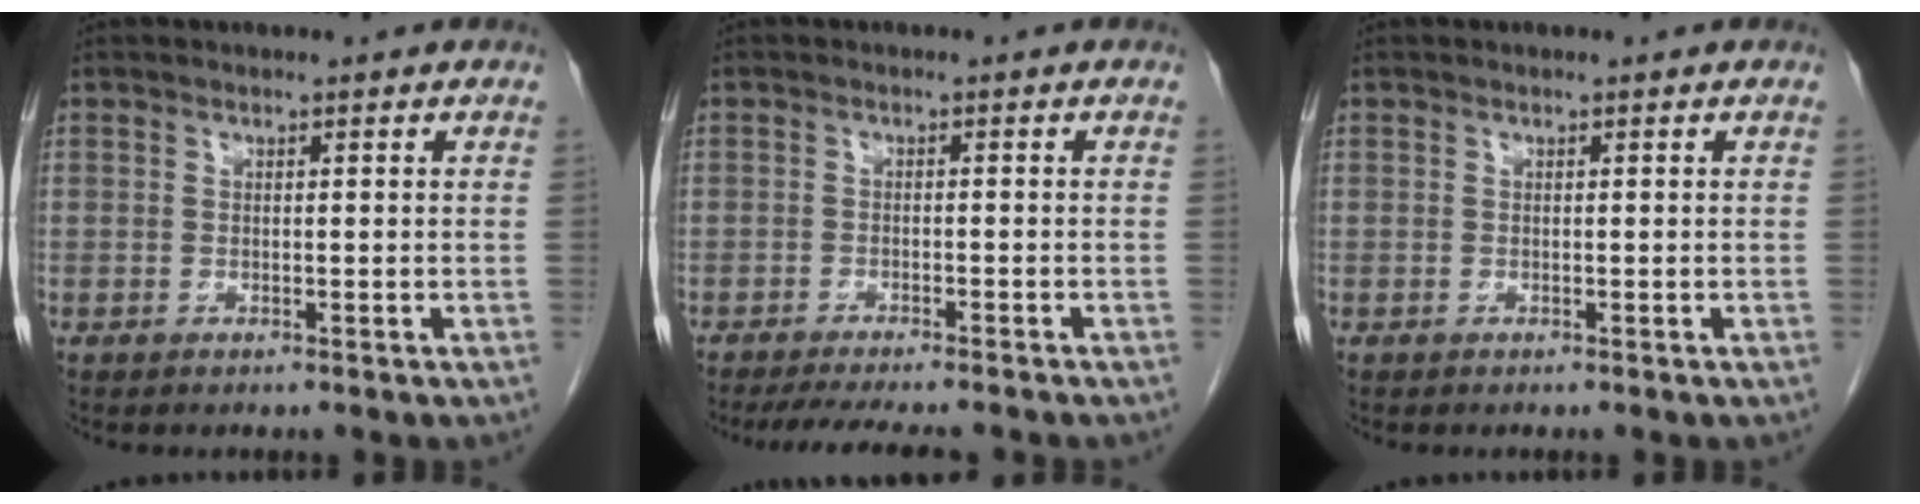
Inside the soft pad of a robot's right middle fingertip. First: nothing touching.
{"total": 9.8, "force": [-8.6, 1.4, 4.4], "torque": [-0.060, -0.013, -0.118]}
{"total": 0.0}